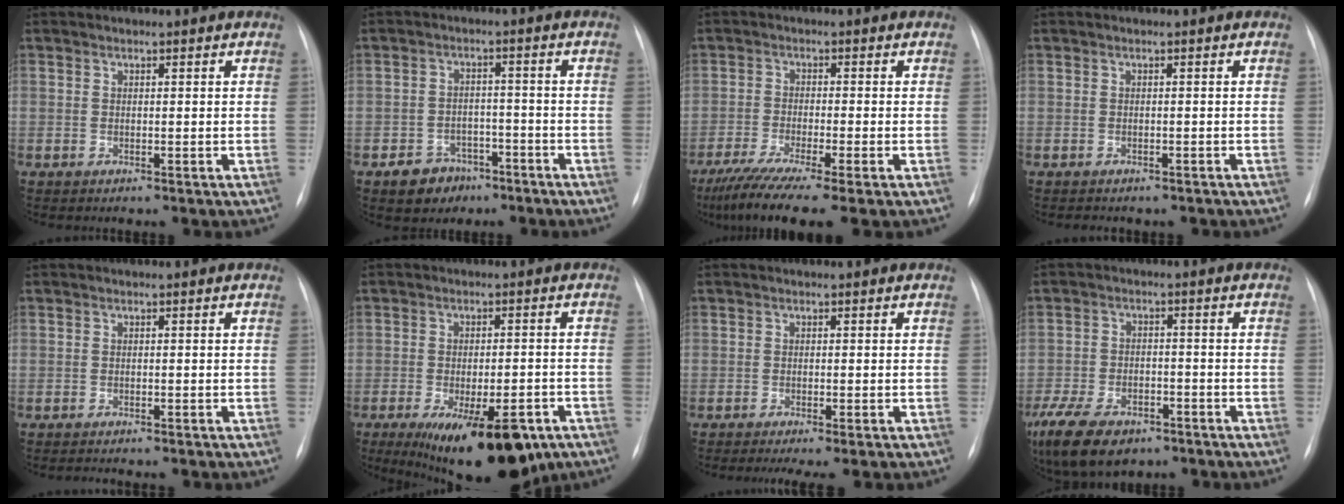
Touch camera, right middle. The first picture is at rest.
{"total": 5.6, "force": [-3.6, 4.0, 1.6], "torque": [-0.026, 0.012, -0.049]}
{"total": 10.4, "force": [-7.5, 0.2, 7.2], "torque": [-0.122, -0.025, -0.124]}
{"total": 3.8, "force": [-3.2, 1.5, 1.4], "torque": [-0.017, 0.002, -0.032]}
{"total": 3.3, "force": [-2.9, 0.6, 1.5], "torque": [-0.019, -0.002, -0.030]}
{"total": 16.6, "force": [-9.8, 6.3, 11.9], "torque": [-0.145, -0.008, -0.133]}
{"total": 4.7, "force": [-3.5, 0.4, 3.1], "torque": [-0.038, -0.011, -0.049]}
{"total": 15.5, "force": [-9.9, 8.3, 8.5], "torque": [-0.210, -0.015, -0.157]}